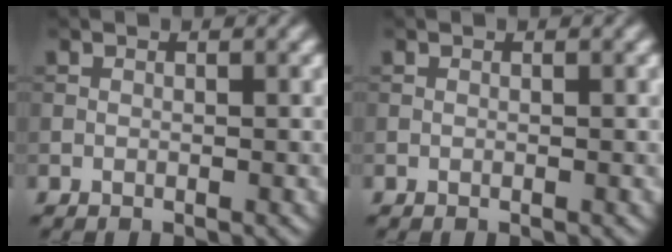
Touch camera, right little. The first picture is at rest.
{"total": 0.0}